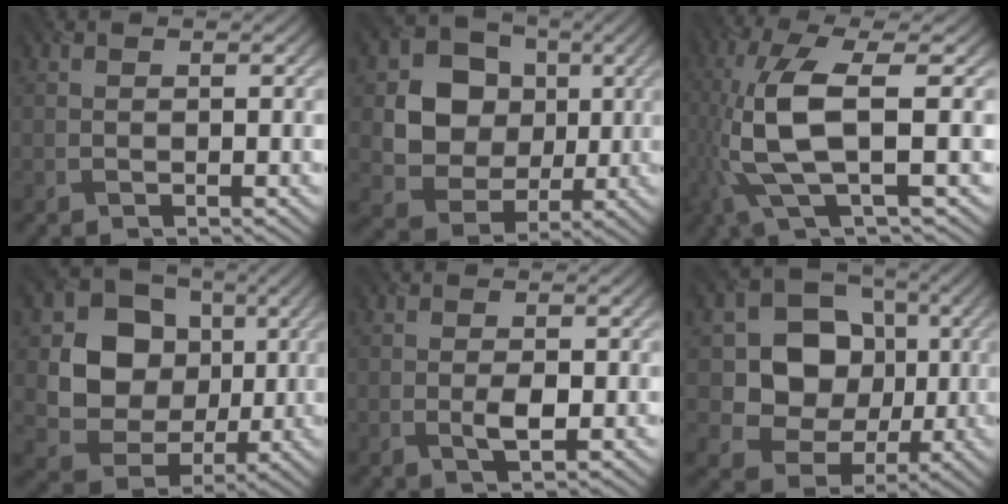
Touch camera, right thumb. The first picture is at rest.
{"total": 10.5, "force": [1.5, 9.0, 5.1], "torque": [-0.109, -0.006, 0.025]}
{"total": 9.4, "force": [-0.1, 2.6, 9.0], "torque": [-0.203, 0.004, -0.002]}
{"total": 11.9, "force": [1.7, 10.3, 5.7], "torque": [-0.112, -0.005, 0.021]}
{"total": 2.6, "force": [-0.4, 1.0, 2.3], "torque": [-0.045, -0.001, -0.007]}
{"total": 11.0, "force": [0.8, 9.4, 5.5], "torque": [-0.106, -0.006, 0.000]}